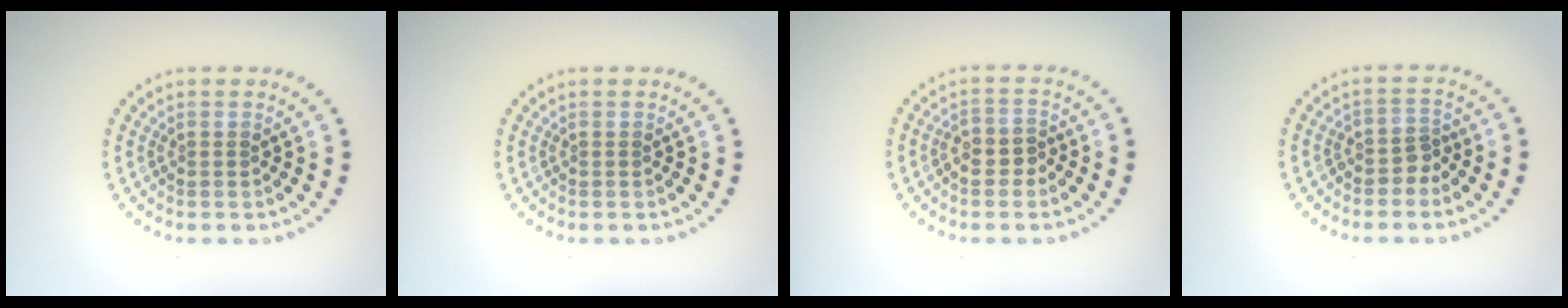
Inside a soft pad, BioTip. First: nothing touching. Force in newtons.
{"total": 0.0}
{"total": 2.4, "press": 2.2, "slide": 0.8}
{"total": 1.9, "press": 1.4, "slide": 1.2}